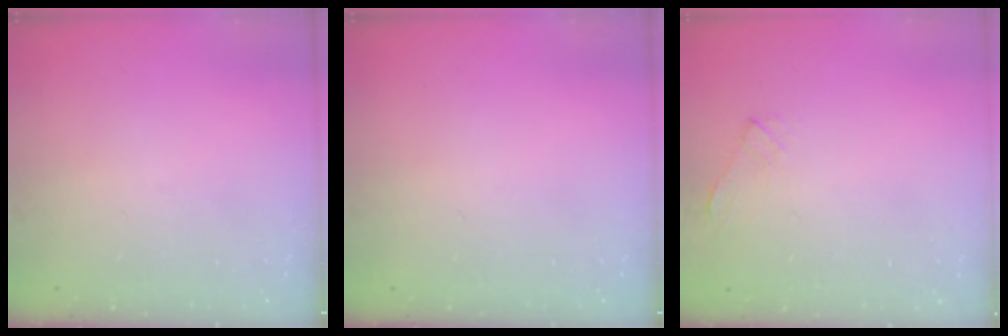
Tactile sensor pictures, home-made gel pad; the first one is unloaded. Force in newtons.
{"total": 0.0}
{"total": 1.9, "press": 1.9, "slide": 0.4}